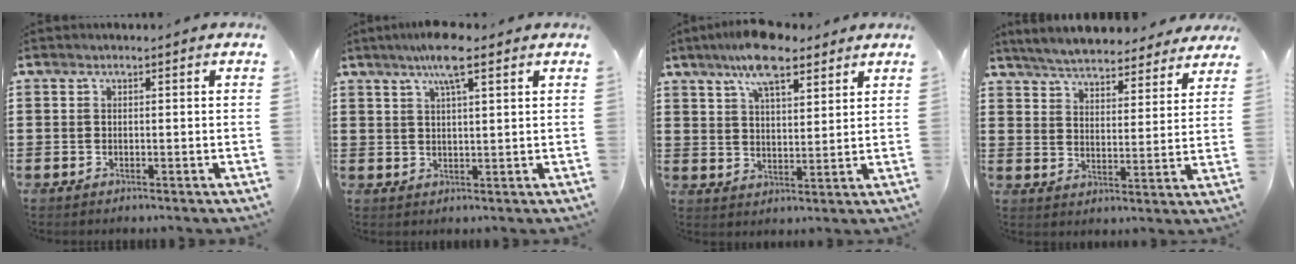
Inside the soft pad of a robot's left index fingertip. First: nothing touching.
{"total": 6.5, "force": [4.2, 0.9, 4.9], "torque": [-0.097, 0.005, 0.070]}
{"total": 9.4, "force": [7.1, 2.6, 5.7], "torque": [-0.112, -0.007, 0.127]}
{"total": 5.3, "force": [5.2, 0.1, 0.8], "torque": [-0.043, -0.032, 0.090]}